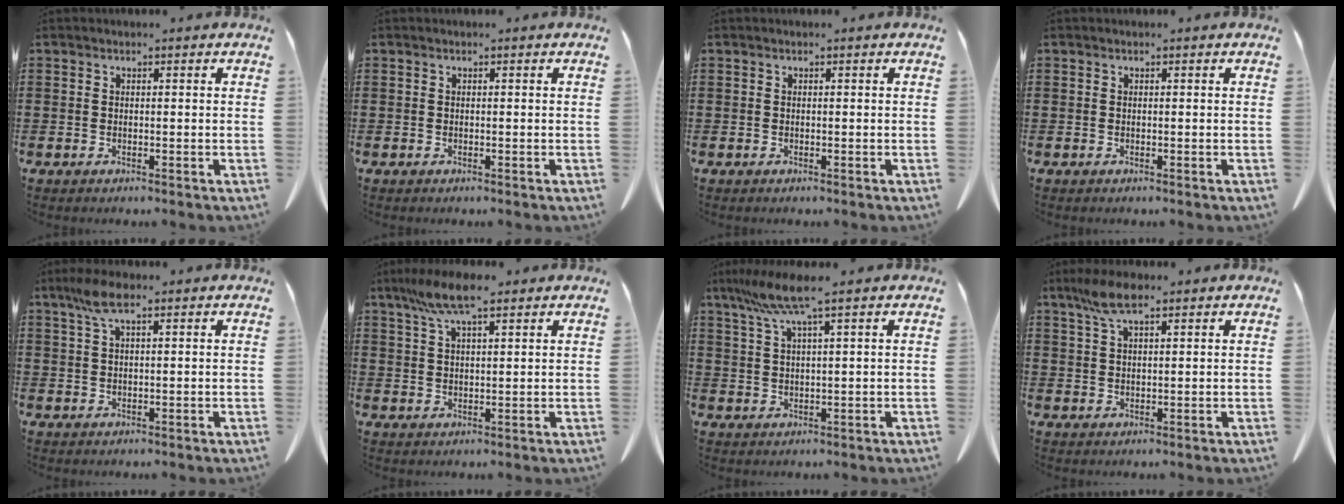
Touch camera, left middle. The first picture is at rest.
{"total": 0.0}
{"total": 0.0}
{"total": 0.0}
{"total": 4.7, "force": [2.4, 1.3, 3.8], "torque": [-0.082, 0.005, 0.043]}
{"total": 7.6, "force": [5.0, 1.7, 5.5], "torque": [-0.118, -0.001, 0.089]}
{"total": 6.6, "force": [3.9, 0.0, 5.4], "torque": [-0.122, -0.008, 0.066]}
{"total": 5.6, "force": [3.2, 1.6, 4.3], "torque": [-0.091, 0.004, 0.058]}